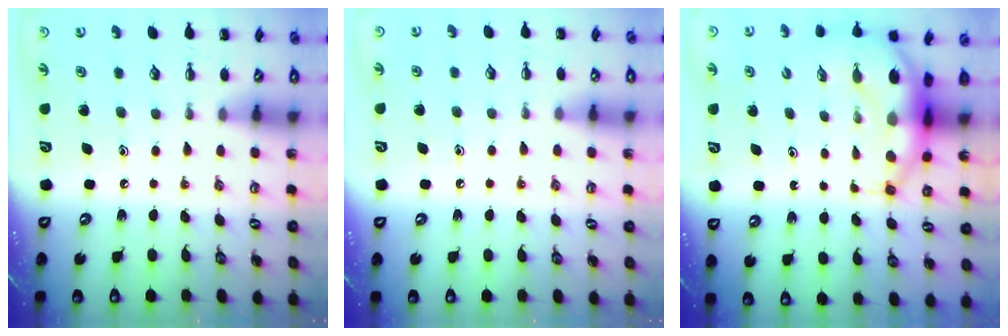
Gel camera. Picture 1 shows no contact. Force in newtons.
{"total": 5.6, "press": 5.3, "slide": 1.8}
{"total": 6.7, "press": 6.5, "slide": 1.5}